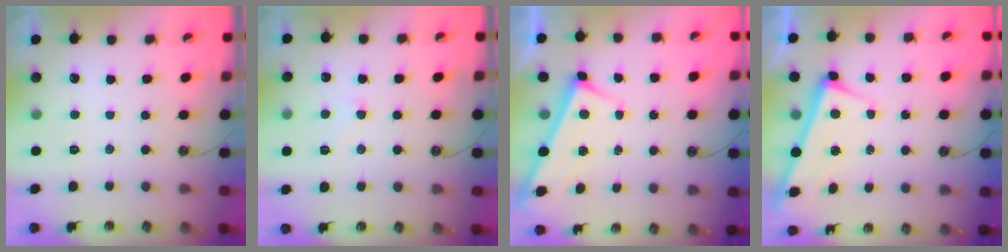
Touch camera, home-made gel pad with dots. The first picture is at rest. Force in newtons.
{"total": 3.4, "press": 3.3, "slide": 0.6}
{"total": 3.0, "press": 3.0, "slide": 0.2}
{"total": 2.9, "press": 2.9, "slide": 0.4}